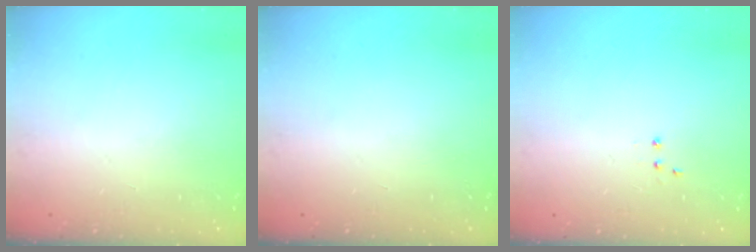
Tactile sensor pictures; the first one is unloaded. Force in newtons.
{"total": 0.0}
{"total": 3.0, "press": 2.9, "slide": 0.7}